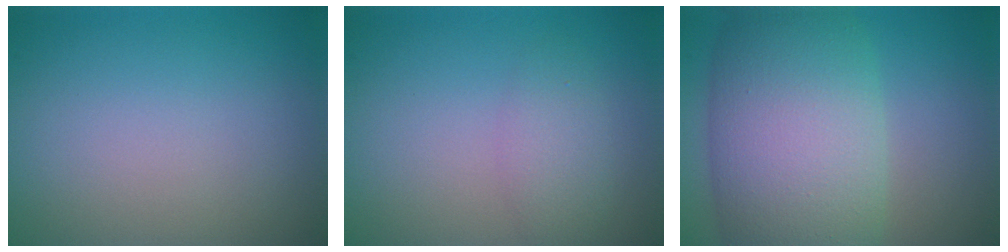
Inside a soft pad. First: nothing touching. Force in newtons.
{"total": 2.1, "press": 2.1, "slide": 0.1}
{"total": 11.9, "press": 11.9, "slide": 0.6}